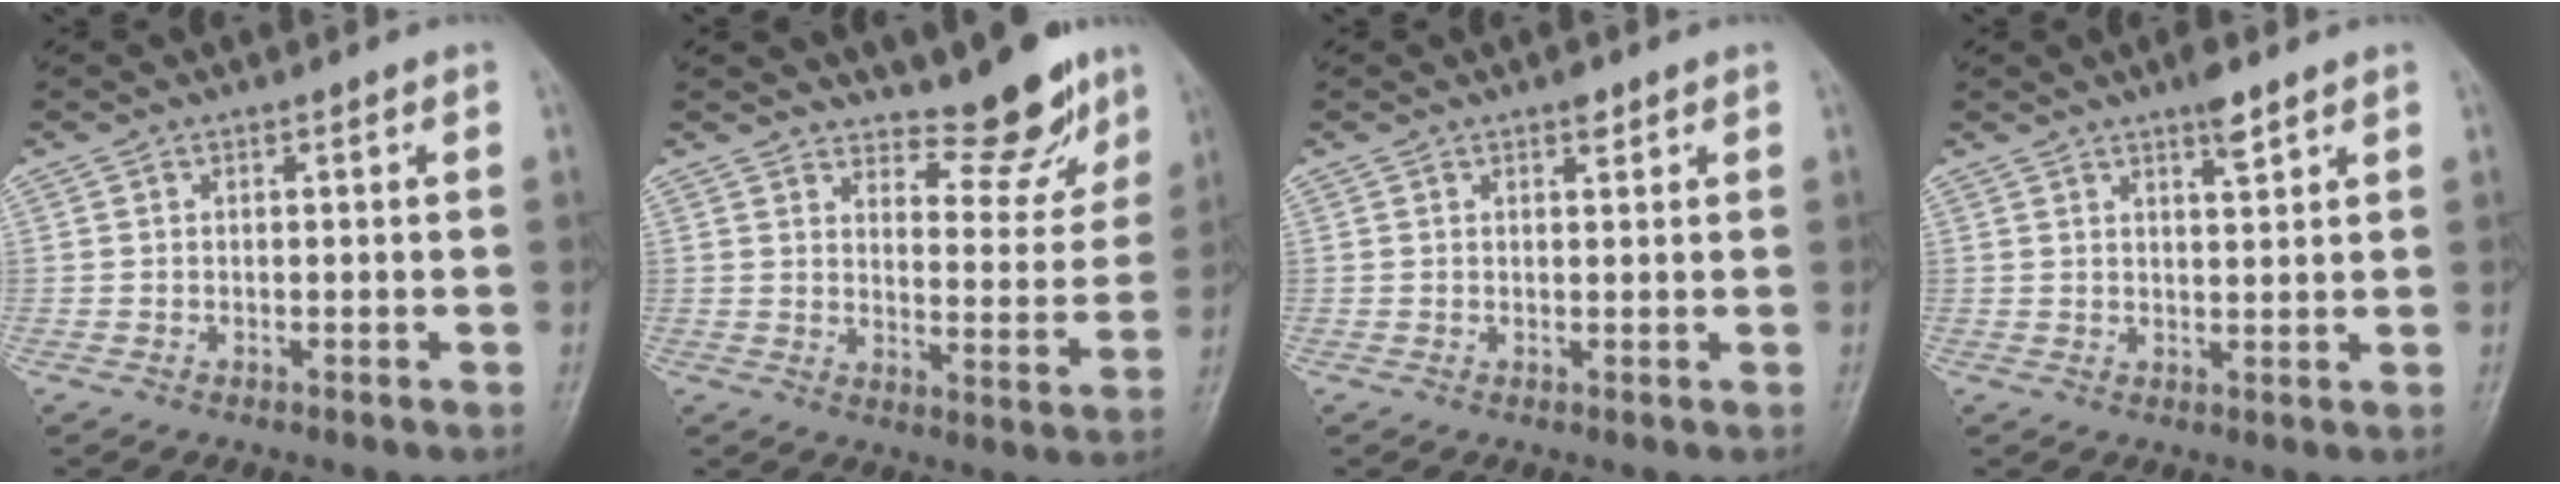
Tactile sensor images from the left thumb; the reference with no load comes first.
{"total": 10.7, "force": [9.0, 3.5, 4.6], "torque": [-0.031, -0.075, 0.129]}
{"total": 1.6, "force": [1.1, 0.7, 0.9], "torque": [-0.007, -0.004, 0.014]}
{"total": 3.8, "force": [2.6, 0.8, 2.6], "torque": [-0.036, -0.013, 0.042]}